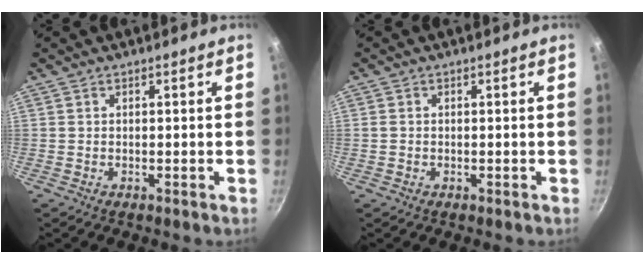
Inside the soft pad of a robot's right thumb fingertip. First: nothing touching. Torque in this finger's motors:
{"motor_torque": [0.33, 0.10, -0.27, 0.26, -0.01]}